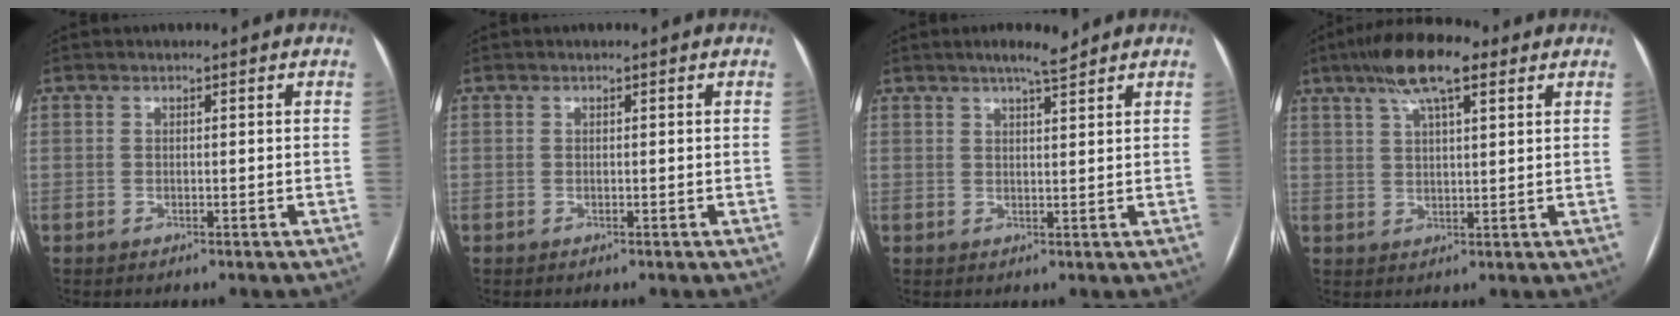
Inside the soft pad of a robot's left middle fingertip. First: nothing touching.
{"total": 0.0}
{"total": 3.6, "force": [2.9, 0.2, 2.1], "torque": [-0.038, 0.005, 0.049]}
{"total": 9.9, "force": [5.9, 2.4, 7.5], "torque": [-0.139, 0.023, 0.098]}